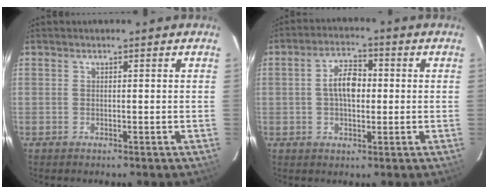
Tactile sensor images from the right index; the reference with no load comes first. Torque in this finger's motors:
{"motor_torque": [0.31, 0.02, 0.45, 0.07]}